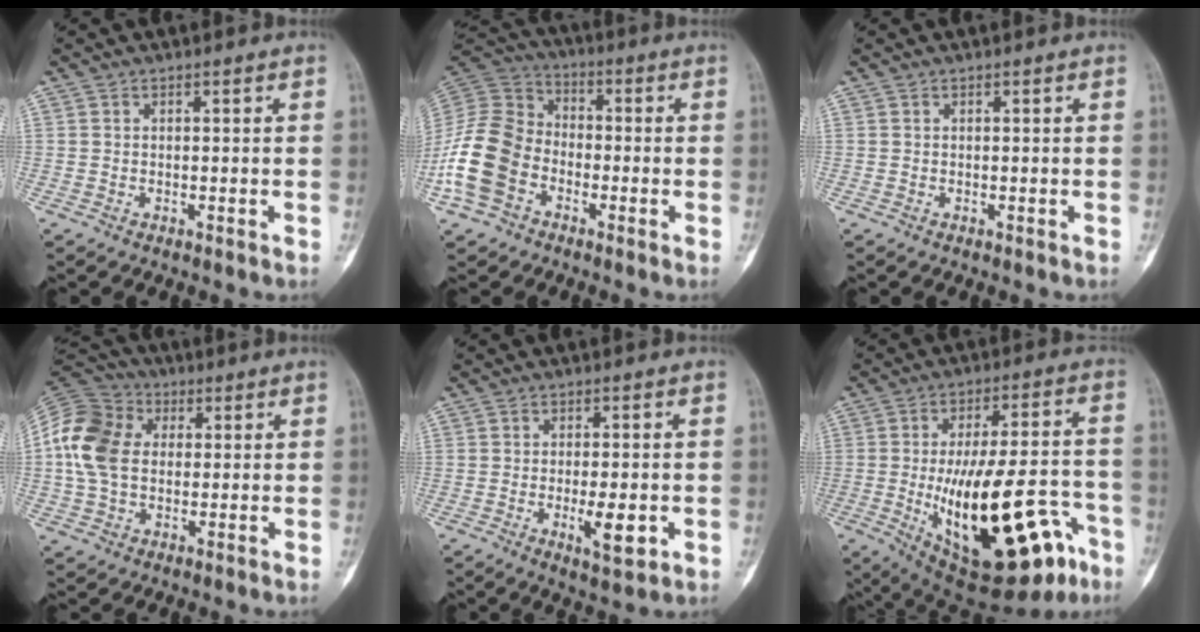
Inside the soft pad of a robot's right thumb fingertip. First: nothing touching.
{"total": 15.1, "force": [-5.2, 11.3, 8.4], "torque": [-0.167, 0.046, -0.110]}
{"total": 0.0}
{"total": 14.3, "force": [1.4, 10.5, 9.6], "torque": [-0.185, 0.023, 0.017]}
{"total": 6.5, "force": [-1.6, 2.3, 5.8], "torque": [-0.087, -0.007, -0.020]}
{"total": 29.3, "force": [-10.0, 11.7, 24.9], "torque": [-0.345, 0.020, -0.124]}